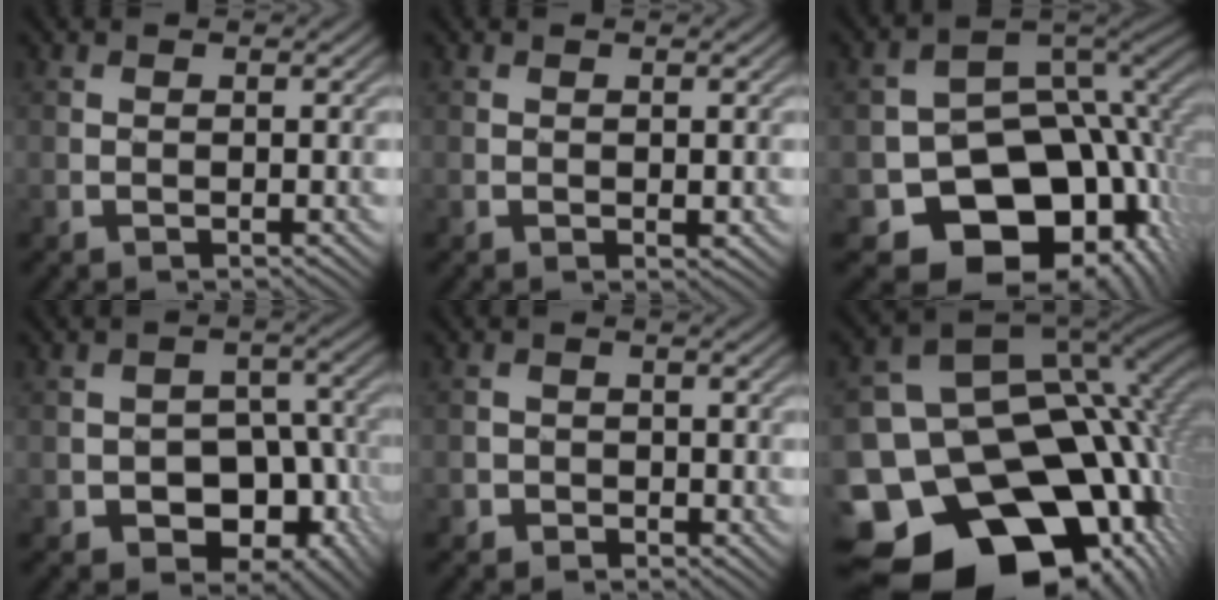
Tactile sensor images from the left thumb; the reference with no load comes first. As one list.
[{"total": 0.7, "force": [0.0, 0.3, 0.6], "torque": [-0.007, -0.003, 0.000]}, {"total": 16.0, "force": [-6.2, 11.8, 8.9], "torque": [-0.120, -0.043, -0.089]}, {"total": 11.6, "force": [-4.9, 8.1, 6.7], "torque": [-0.087, -0.006, -0.073]}, {"total": 2.4, "force": [-1.0, 2.1, 0.6], "torque": [0.003, 0.001, -0.023]}, {"total": 22.2, "force": [-9.5, 16.3, 11.8], "torque": [-0.256, -0.046, -0.123]}]